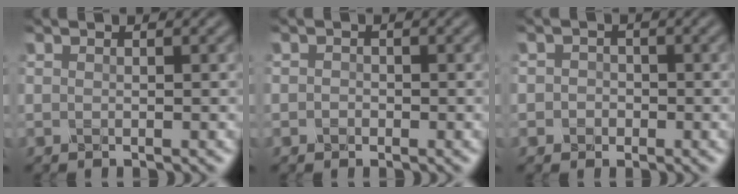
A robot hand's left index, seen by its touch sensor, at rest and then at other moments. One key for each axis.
{"total": 0.7, "fx": -0.2, "fy": 0.7, "fz": 0.2, "tx": -0.002, "ty": -0.004, "tz": -0.007}
{"total": 1.6, "fx": -0.2, "fy": 1.5, "fz": 0.4, "tx": 0.011, "ty": 0.002, "tz": -0.017}